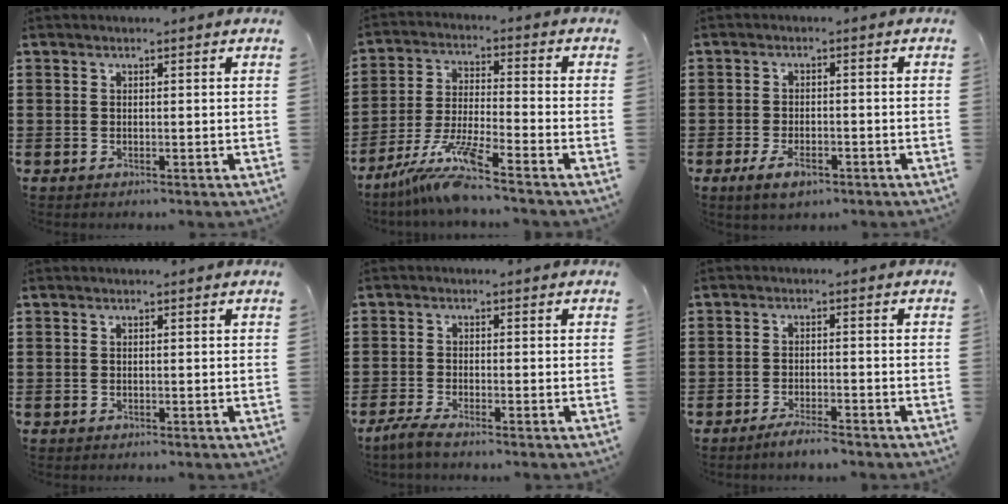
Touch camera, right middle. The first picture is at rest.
{"total": 9.1, "force": [-7.4, 0.1, 5.2], "torque": [-0.118, -0.013, -0.148]}
{"total": 4.1, "force": [-2.3, 1.9, 2.8], "torque": [-0.059, -0.001, -0.045]}
{"total": 0.0}
{"total": 2.4, "force": [-2.0, 0.0, 1.3], "torque": [-0.037, -0.005, -0.043]}
{"total": 2.8, "force": [-2.6, 0.0, 1.1], "torque": [-0.019, 0.002, -0.048]}